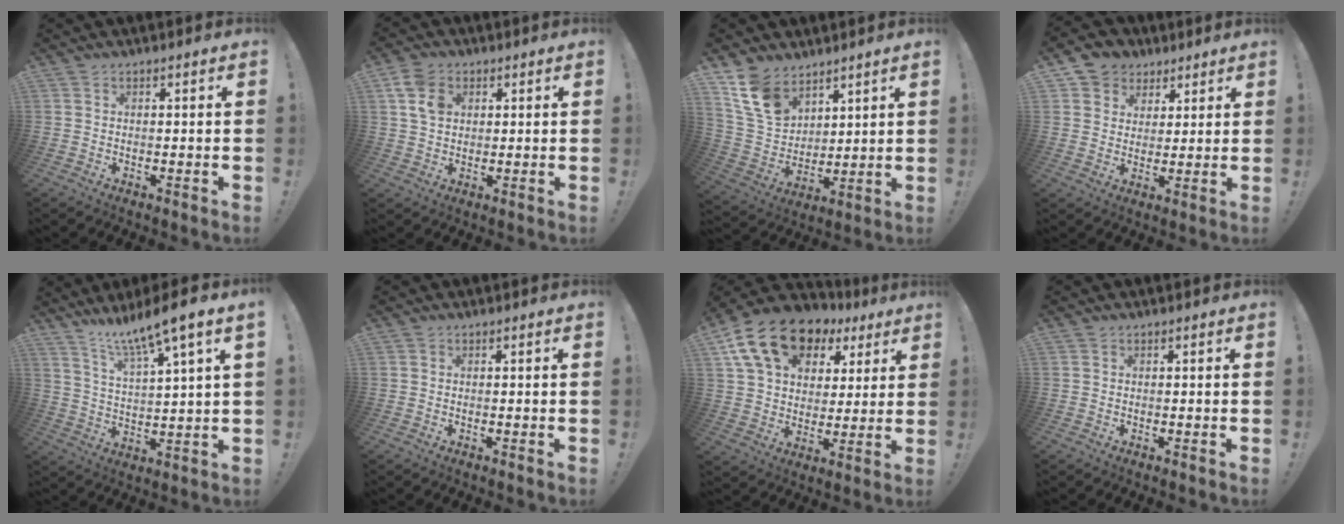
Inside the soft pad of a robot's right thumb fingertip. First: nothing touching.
{"total": 7.5, "force": [2.3, 5.5, 4.5], "torque": [-0.089, 0.005, 0.048]}
{"total": 13.7, "force": [9.2, 8.2, 6.0], "torque": [-0.128, -0.047, 0.183]}
{"total": 7.3, "force": [3.3, 6.4, 1.0], "torque": [-0.015, -0.018, 0.069]}
{"total": 11.0, "force": [8.9, 0.2, 6.5], "torque": [-0.122, -0.057, 0.144]}
{"total": 0.0}
{"total": 18.7, "force": [9.4, 12.2, 10.5], "torque": [-0.176, -0.039, 0.174]}
{"total": 0.0}